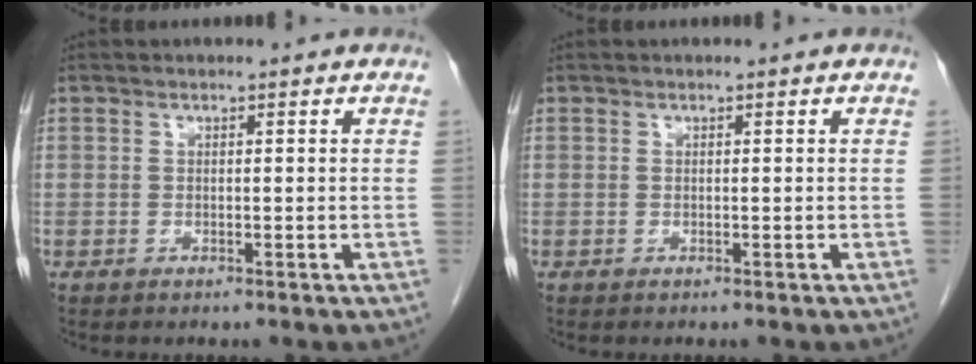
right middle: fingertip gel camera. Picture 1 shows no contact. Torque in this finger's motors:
{"motor_torque": [0.00, 0.00, 0.00, 0.00]}